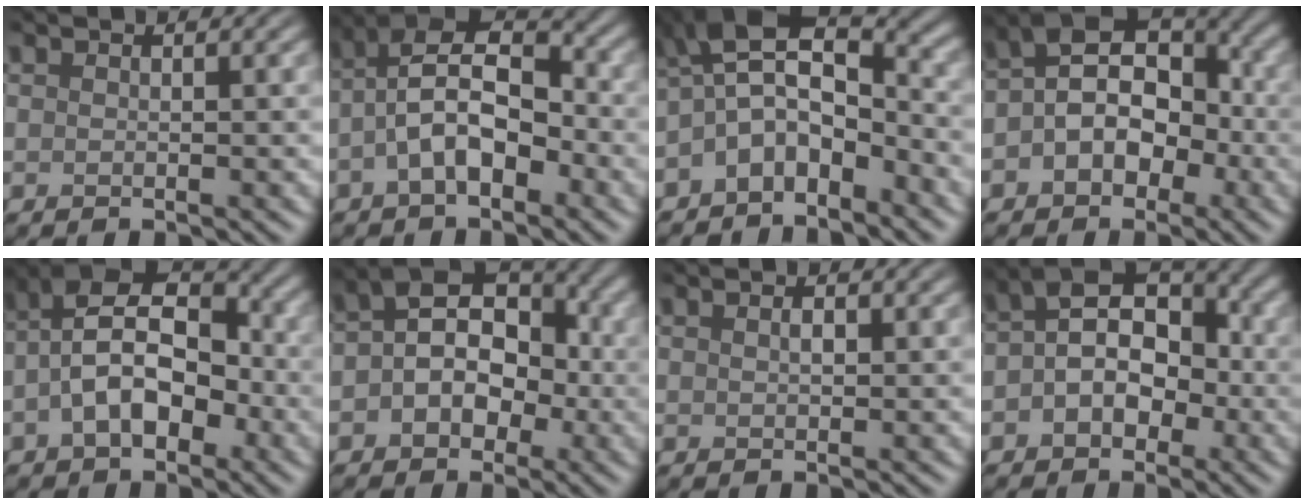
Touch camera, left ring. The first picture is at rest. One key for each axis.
{"total": 6.8, "fx": -2.1, "fy": 3.7, "fz": 5.2, "tx": -0.095, "ty": 0.019, "tz": -0.047}
{"total": 5.8, "fx": -2.8, "fy": 2.8, "fz": 4.2, "tx": -0.078, "ty": 0.010, "tz": -0.061}
{"total": 7.7, "fx": -0.9, "fy": 5.4, "fz": 5.5, "tx": -0.056, "ty": 0.023, "tz": -0.029}
{"total": 7.1, "fx": -1.6, "fy": 4.4, "fz": 5.4, "tx": -0.093, "ty": 0.019, "tz": -0.040}
{"total": 7.6, "fx": -0.4, "fy": 5.3, "fz": 5.4, "tx": -0.054, "ty": 0.025, "tz": -0.024}
{"total": 0.8, "fx": 0.0, "fy": 0.4, "fz": 0.6, "tx": -0.017, "ty": 0.001, "tz": 0.002}
{"total": 6.8, "fx": -0.5, "fy": 4.7, "fz": 4.9, "tx": -0.055, "ty": 0.022, "tz": -0.022}